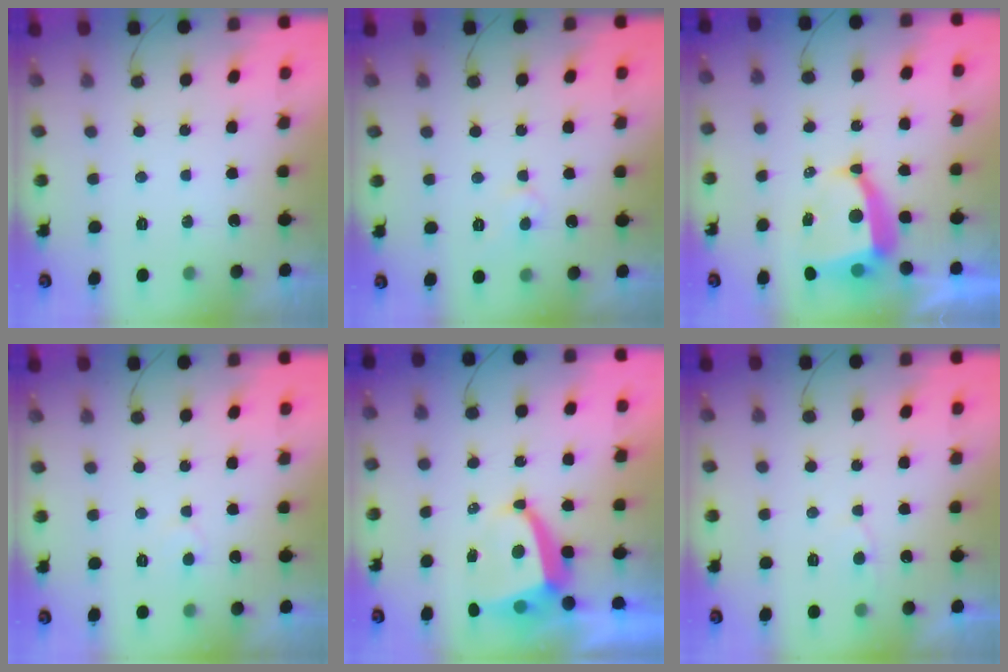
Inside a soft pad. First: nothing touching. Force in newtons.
{"total": 4.5, "press": 4.5, "slide": 0.5}
{"total": 7.7, "press": 7.6, "slide": 1.0}
{"total": 3.7, "press": 3.7, "slide": 0.3}
{"total": 5.8, "press": 5.8, "slide": 0.8}
{"total": 4.7, "press": 4.7, "slide": 0.6}